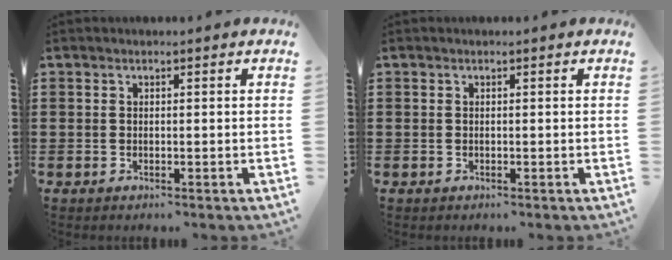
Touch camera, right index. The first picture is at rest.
{"total": 0.0}